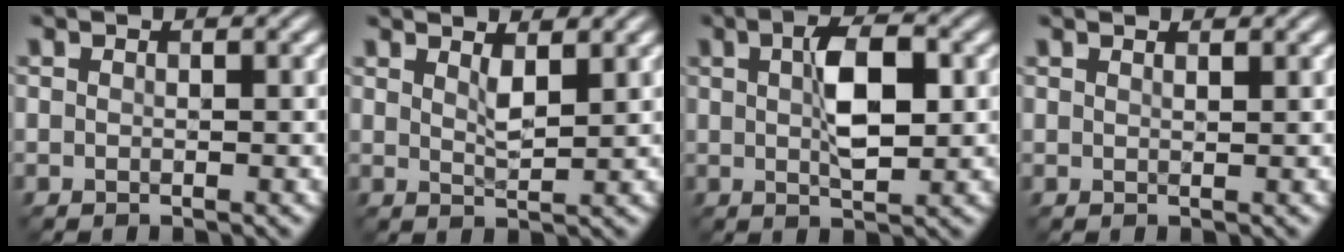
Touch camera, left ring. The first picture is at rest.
{"total": 1.5, "force": [1.2, 0.1, 0.9], "torque": [-0.020, 0.000, 0.024]}
{"total": 4.6, "force": [0.9, 1.7, 4.2], "torque": [-0.077, 0.006, 0.015]}
{"total": 0.5, "force": [0.4, -0.3, -0.2], "torque": [0.005, 0.002, 0.007]}